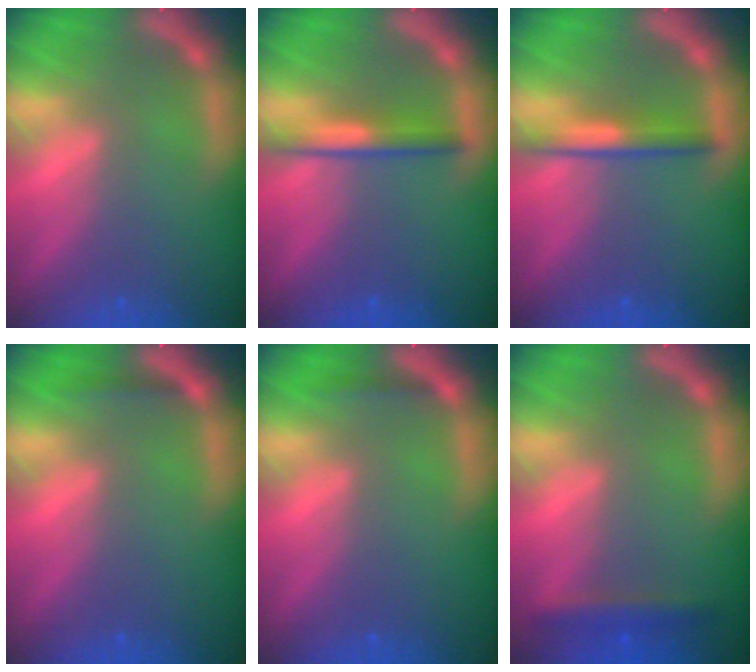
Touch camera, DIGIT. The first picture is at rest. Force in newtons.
{"total": 3.0}
{"total": 3.0}
{"total": 0.9}
{"total": 0.9}
{"total": 2.4}